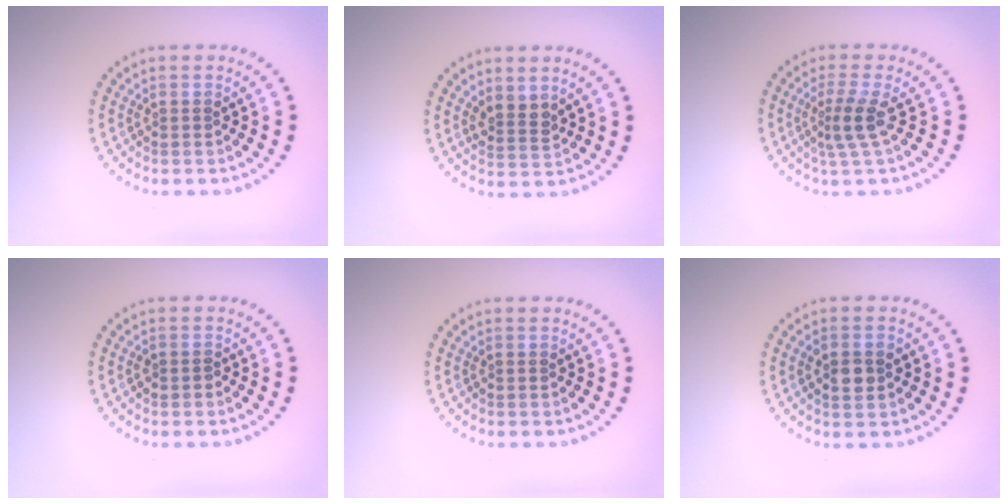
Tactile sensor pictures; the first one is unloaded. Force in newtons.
{"total": 2.1, "press": 1.7, "slide": 1.2}
{"total": 2.6, "press": 1.7, "slide": 1.9}
{"total": 0.8, "press": 0.7, "slide": 0.2}
{"total": 0.0}
{"total": 2.3, "press": 2.3, "slide": 0.2}